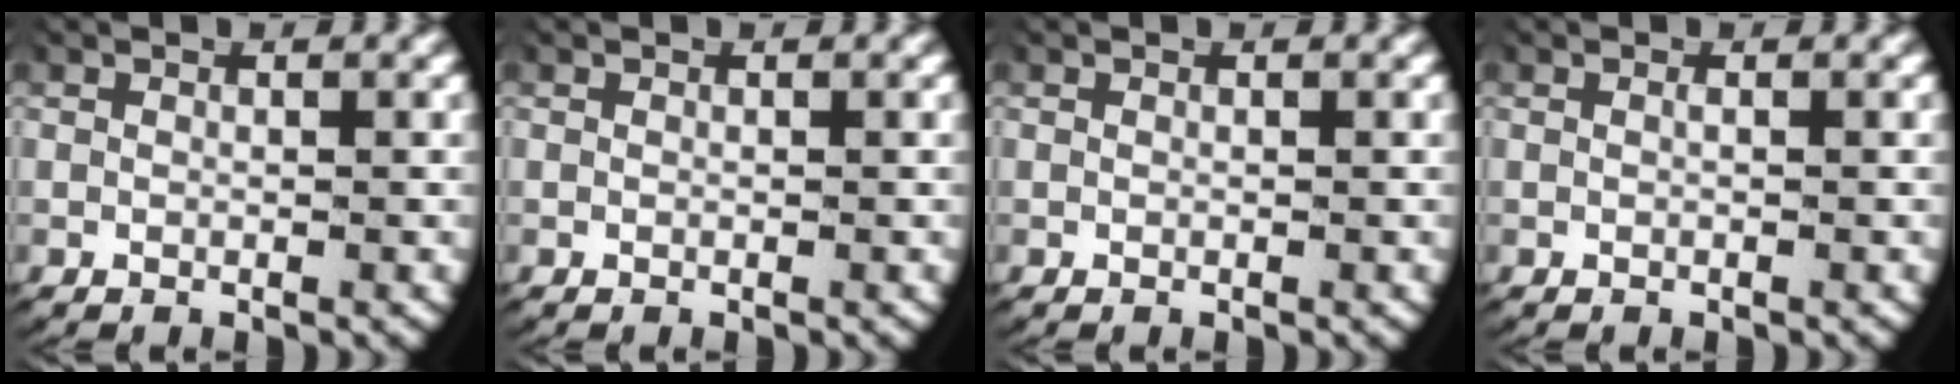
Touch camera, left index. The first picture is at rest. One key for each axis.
{"total": 0.0}
{"total": 0.0}
{"total": 0.0}